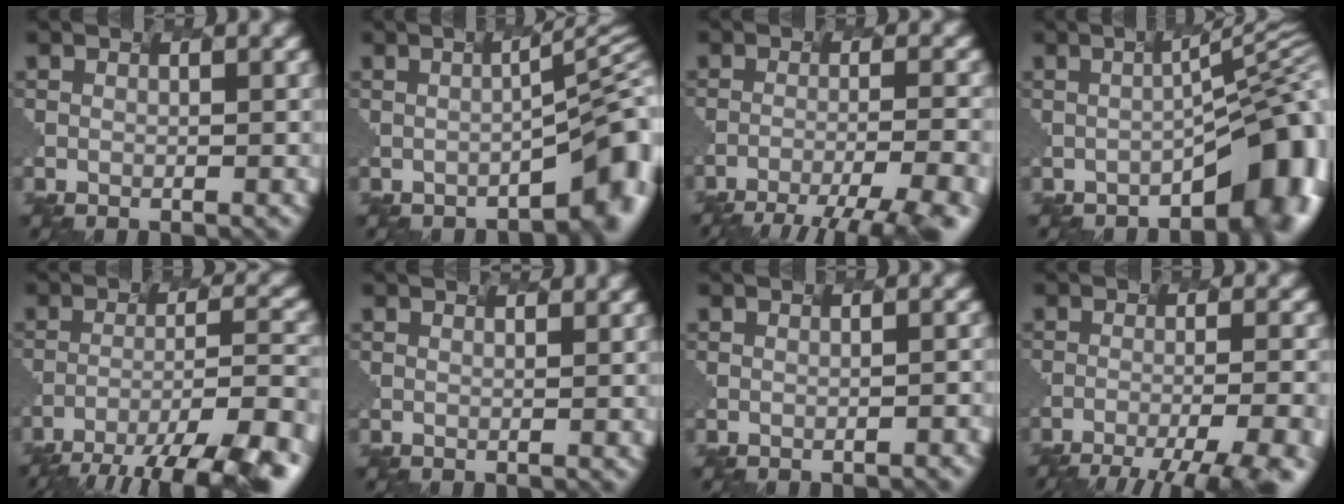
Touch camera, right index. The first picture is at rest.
{"total": 6.7, "force": [-2.0, 1.6, 6.1], "torque": [-0.068, 0.008, -0.023]}
{"total": 9.9, "force": [-7.8, 2.2, 5.8], "torque": [-0.074, -0.012, -0.081]}
{"total": 8.1, "force": [-3.5, 2.3, 6.9], "torque": [-0.081, 0.005, -0.047]}
{"total": 12.9, "force": [-10.4, 2.3, 7.3], "torque": [-0.108, -0.006, -0.132]}
{"total": 1.5, "force": [1.3, 0.6, 0.3], "torque": [0.008, 0.003, -0.001]}
{"total": 1.5, "force": [-0.3, 0.8, 1.3], "torque": [0.007, 0.013, 0.002]}
{"total": 10.7, "force": [-7.9, 3.0, 6.7], "torque": [-0.073, -0.010, -0.078]}